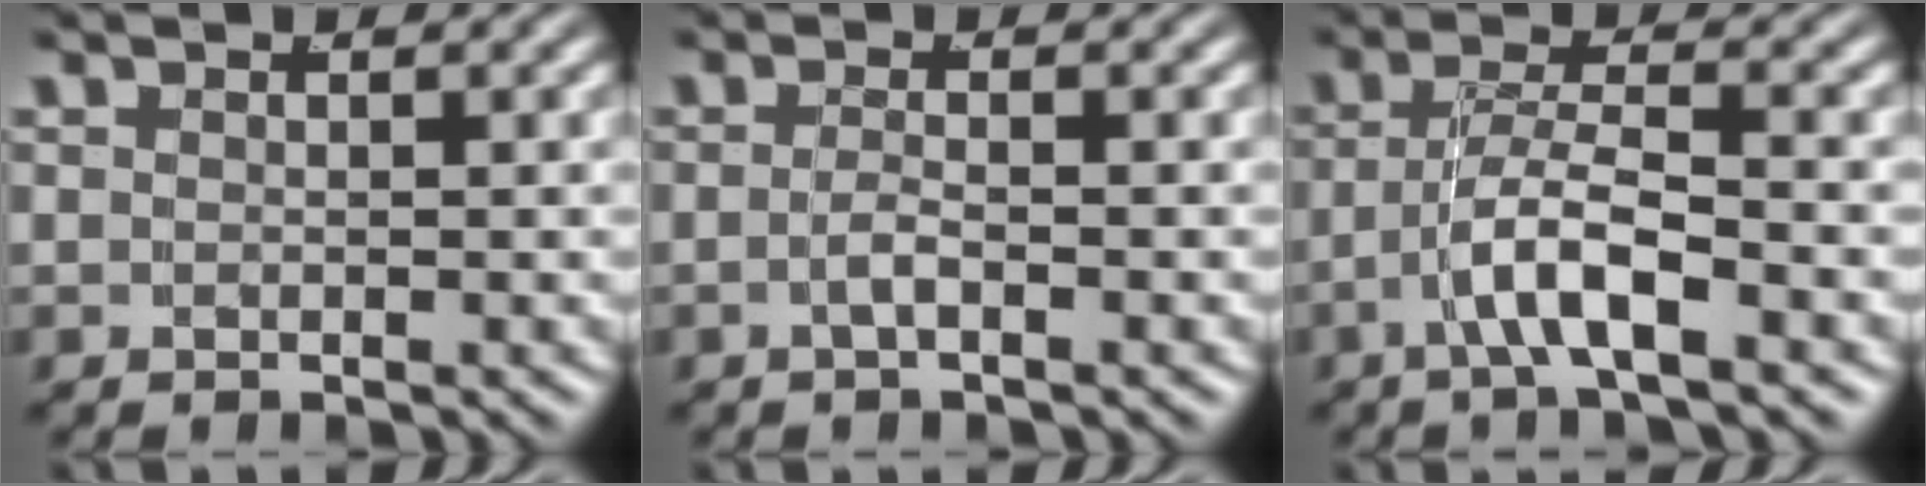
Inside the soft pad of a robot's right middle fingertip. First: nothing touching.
{"total": 1.2, "force": [-0.9, 0.1, 0.9], "torque": [-0.017, -0.002, -0.018]}
{"total": 4.0, "force": [-1.8, 1.2, 3.4], "torque": [-0.055, 0.004, -0.034]}